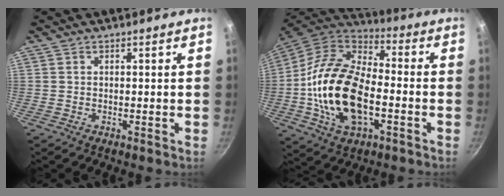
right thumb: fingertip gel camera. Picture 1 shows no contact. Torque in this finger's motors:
{"motor_torque": [-0.50, 1.78, 2.02, -0.76, 0.55]}